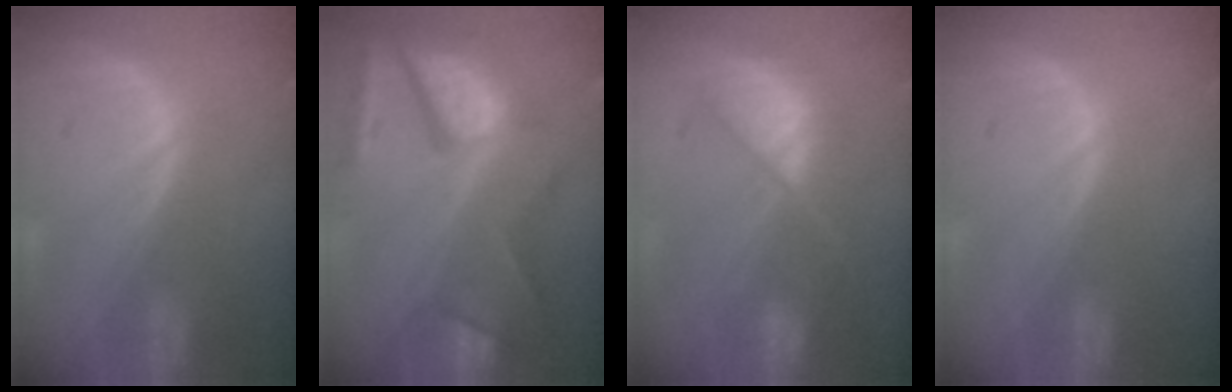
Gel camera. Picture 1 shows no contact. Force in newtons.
{"total": 11.9, "press": 9.8, "slide": 6.8}
{"total": 7.3, "press": 7.3, "slide": 0.5}
{"total": 0.0}